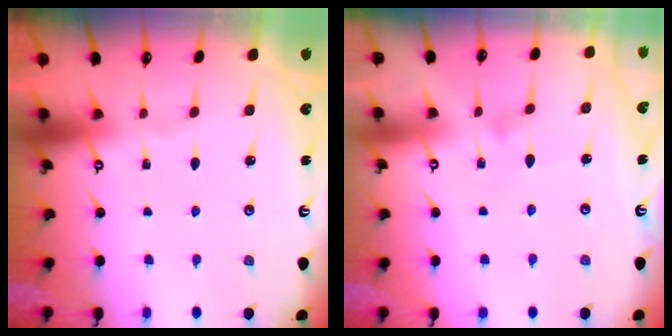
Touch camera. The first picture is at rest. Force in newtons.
{"total": 8.2, "press": 8.1, "slide": 0.4}